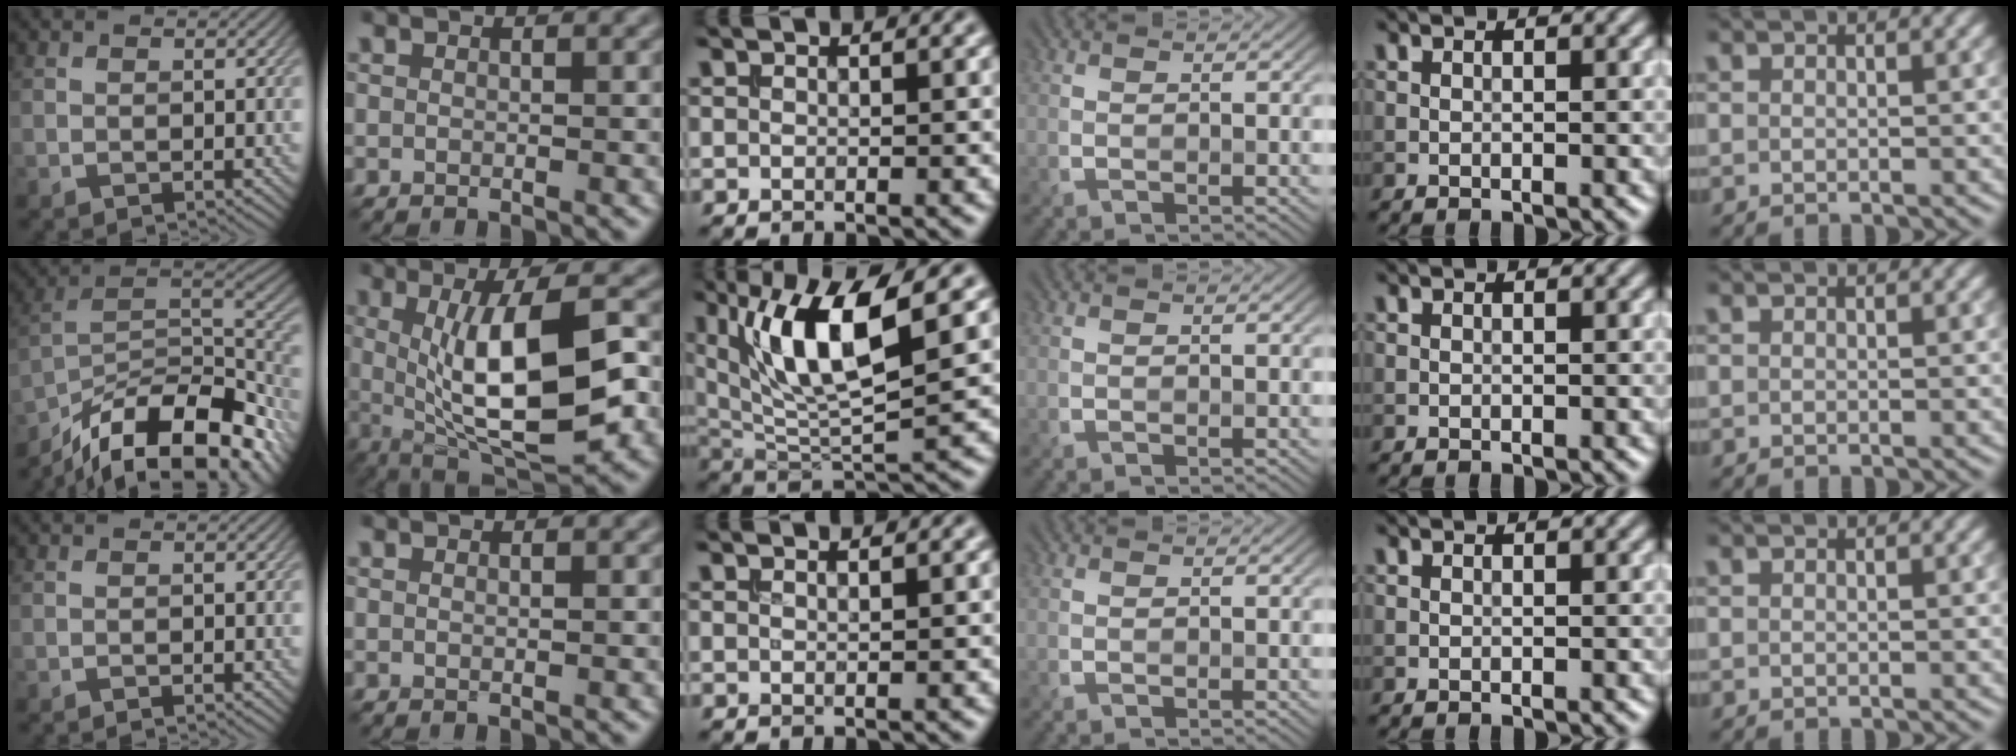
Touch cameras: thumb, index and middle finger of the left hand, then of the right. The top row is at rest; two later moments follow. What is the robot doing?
{"motion": "insert", "object": "bucket"}